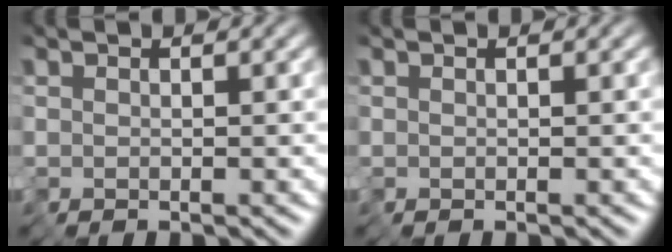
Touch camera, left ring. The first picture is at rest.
{"total": 0.0}